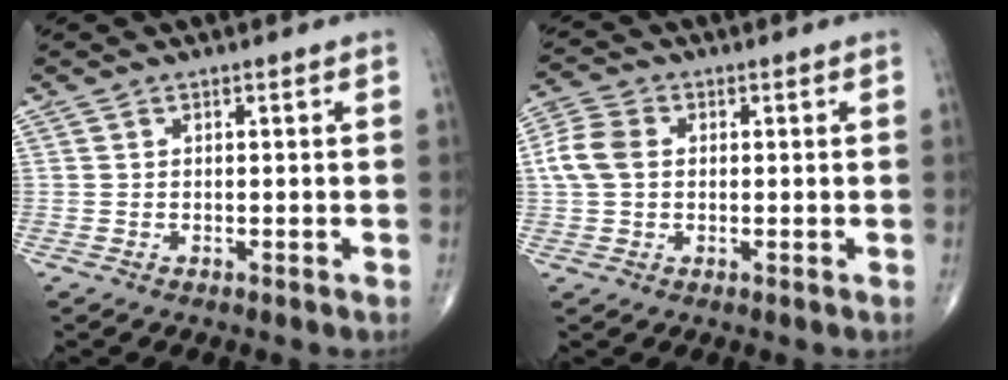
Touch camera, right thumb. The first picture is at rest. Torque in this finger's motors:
{"motor_torque": [-0.60, 0.73, 0.61, 0.00, 0.14]}